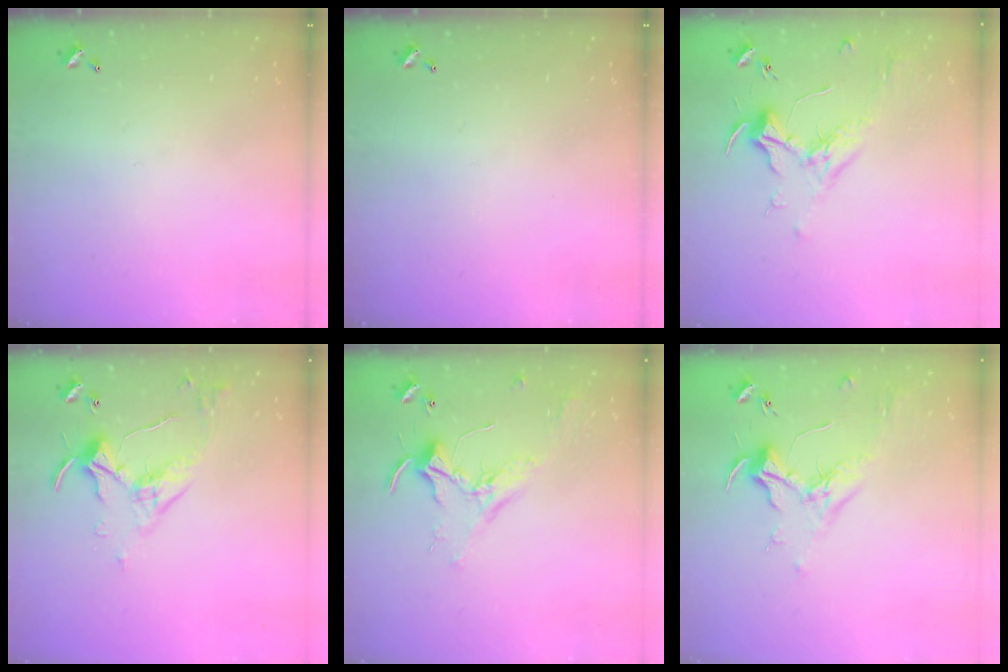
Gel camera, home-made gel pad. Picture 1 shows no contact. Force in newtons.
{"total": 0.0}
{"total": 1.8, "press": 1.7, "slide": 0.7}
{"total": 5.0, "press": 5.0, "slide": 0.5}
{"total": 2.1, "press": 2.1, "slide": 0.5}
{"total": 1.8, "press": 1.7, "slide": 0.7}